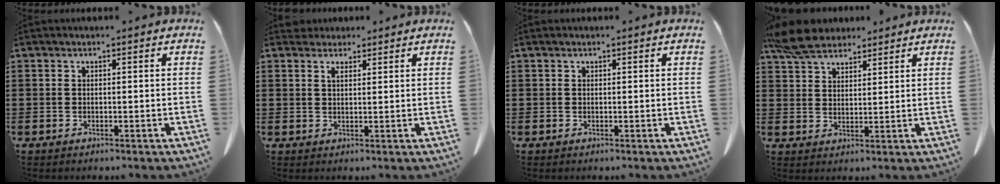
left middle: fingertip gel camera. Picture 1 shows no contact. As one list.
[{"total": 1.5, "force": [1.1, 0.7, 0.8], "torque": [-0.018, 0.003, 0.021]}, {"total": 0.0}, {"total": 7.1, "force": [5.9, 2.7, 2.7], "torque": [-0.073, -0.004, 0.114]}]